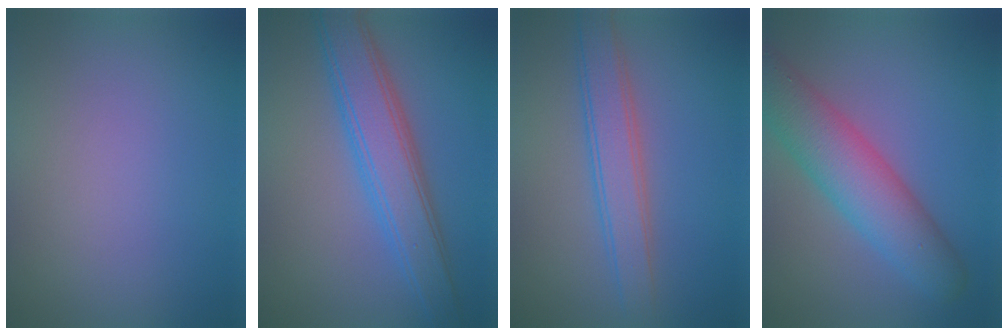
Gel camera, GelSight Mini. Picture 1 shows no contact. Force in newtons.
{"total": 5.8, "press": 5.8, "slide": 0.1}
{"total": 3.8, "press": 3.8, "slide": 0.2}
{"total": 7.3, "press": 7.3, "slide": 0.4}